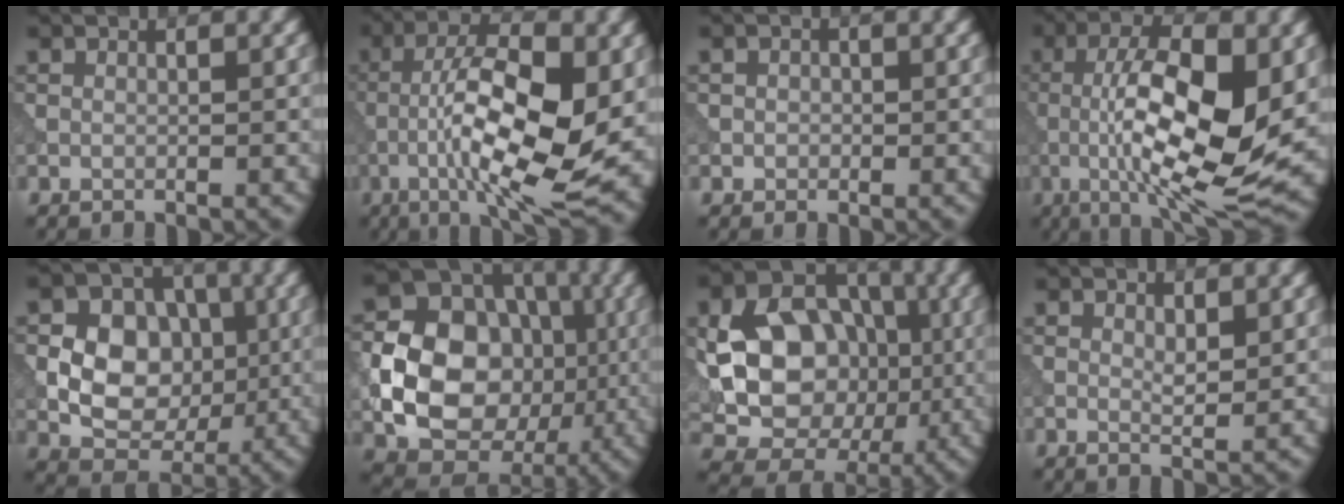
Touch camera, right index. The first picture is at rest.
{"total": 13.4, "force": [-2.6, 4.4, 12.4], "torque": [-0.198, 0.007, -0.048]}
{"total": 0.9, "force": [-0.1, 0.9, 0.2], "torque": [-0.003, -0.002, -0.005]}
{"total": 13.1, "force": [-0.8, 4.2, 12.4], "torque": [-0.202, -0.004, -0.018]}
{"total": 7.4, "force": [-0.2, 5.8, 4.6], "torque": [-0.069, 0.000, -0.011]}
{"total": 12.0, "force": [-1.7, 9.3, 7.3], "torque": [-0.129, -0.002, -0.041]}
{"total": 11.2, "force": [-0.4, 8.5, 7.4], "torque": [-0.119, -0.005, -0.009]}
{"total": 1.4, "force": [0.4, 0.4, 1.3], "torque": [-0.022, -0.006, 0.010]}